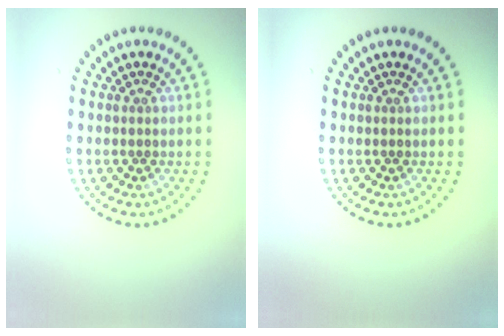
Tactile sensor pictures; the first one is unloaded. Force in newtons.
{"total": 0.0}